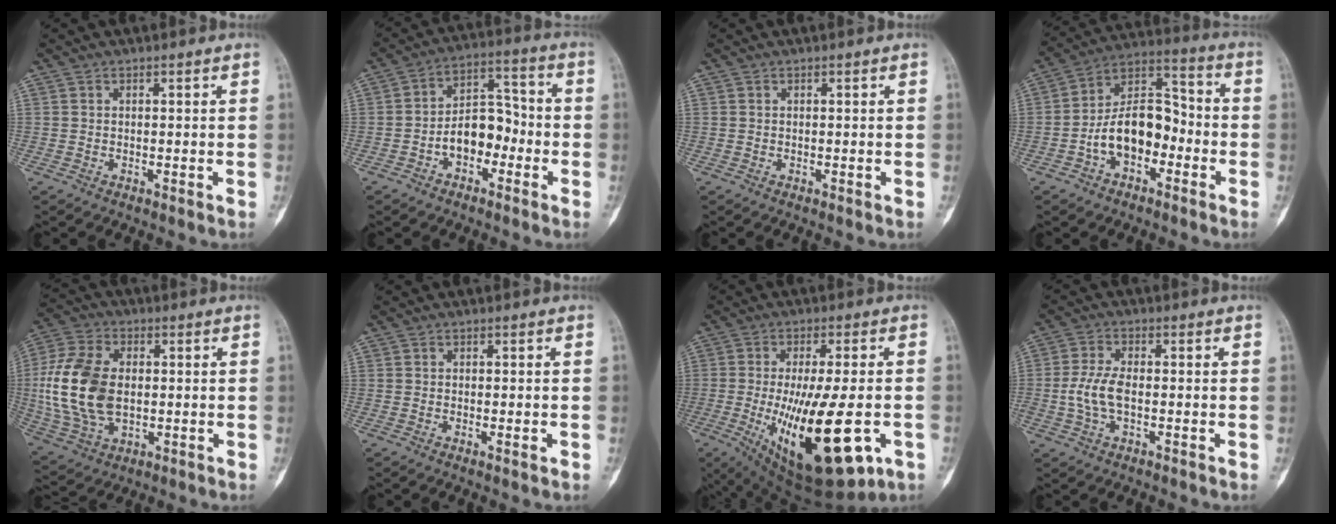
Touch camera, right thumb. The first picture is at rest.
{"total": 9.5, "force": [-3.1, 6.2, 6.4], "torque": [-0.077, 0.048, -0.062]}
{"total": 0.0}
{"total": 13.4, "force": [-4.1, 8.3, 9.8], "torque": [-0.146, 0.055, -0.080]}
{"total": 17.1, "force": [0.1, 10.8, 13.2], "torque": [-0.275, 0.003, 0.008]}
{"total": 1.5, "force": [-0.4, 0.4, 1.4], "torque": [-0.022, 0.001, -0.005]}
{"total": 22.1, "force": [-5.6, 7.7, 19.9], "torque": [-0.328, -0.021, -0.062]}
{"total": 6.1, "force": [-0.9, 3.0, 5.2], "torque": [-0.122, 0.012, -0.018]}